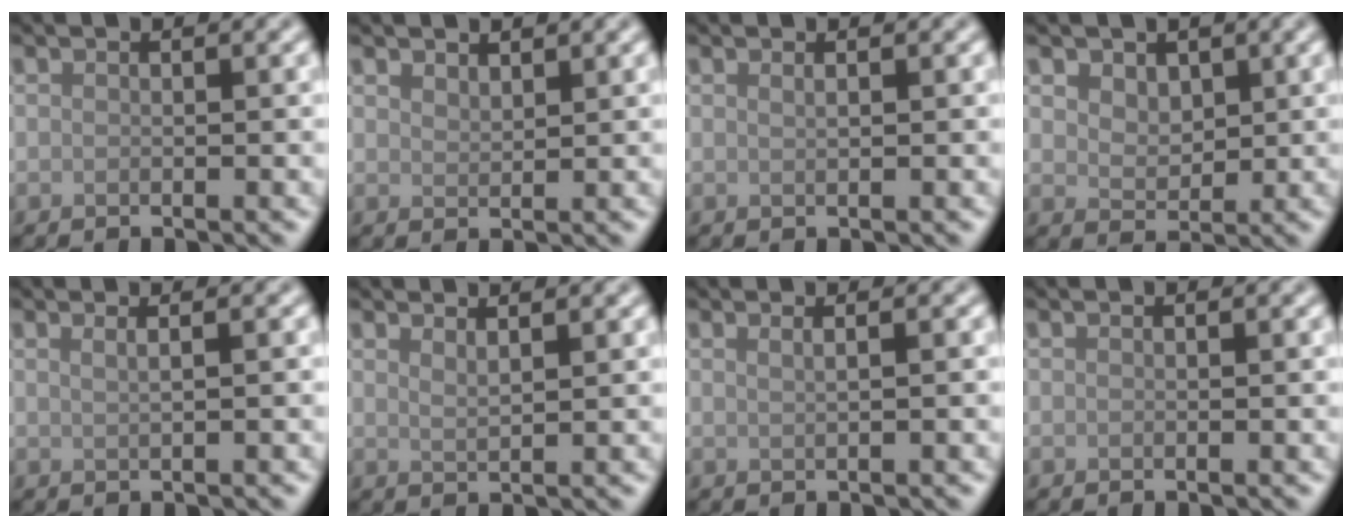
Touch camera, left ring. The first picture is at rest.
{"total": 1.4, "force": [1.3, 0.4, 0.3], "torque": [-0.008, 0.001, 0.026]}
{"total": 0.5, "force": [0.3, 0.2, 0.4], "torque": [-0.004, 0.000, 0.006]}
{"total": 2.7, "force": [1.5, 1.8, 1.2], "torque": [-0.028, -0.008, 0.026]}
{"total": 1.9, "force": [0.8, 0.9, 1.4], "torque": [-0.005, -0.003, -0.006]}
{"total": 1.5, "force": [1.2, 0.4, 0.8], "torque": [-0.008, 0.001, 0.019]}
{"total": 1.7, "force": [0.8, 0.9, 1.3], "torque": [-0.004, -0.003, -0.006]}
{"total": 0.0}